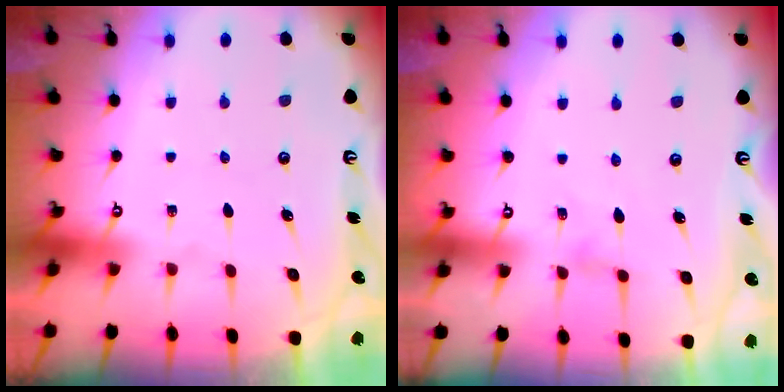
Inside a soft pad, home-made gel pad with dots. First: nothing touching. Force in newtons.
{"total": 0.0}